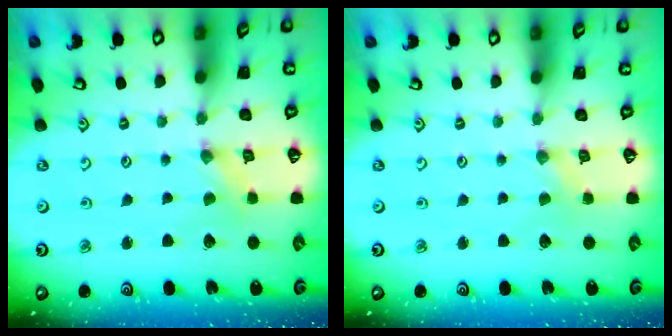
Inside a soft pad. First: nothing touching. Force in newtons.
{"total": 0.5, "press": 0.5, "slide": 0.1}